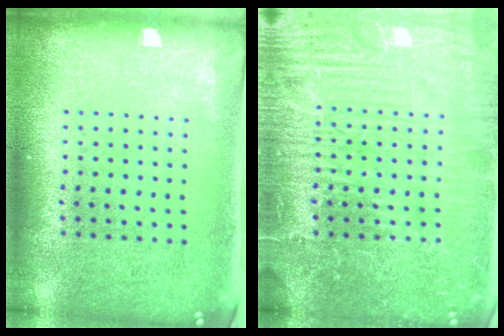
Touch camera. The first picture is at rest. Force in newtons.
{"total": 7.6, "press": 7.6, "slide": 0.9}